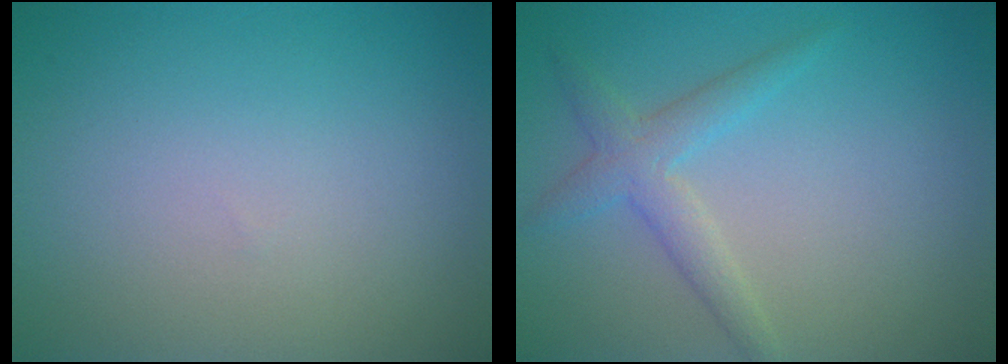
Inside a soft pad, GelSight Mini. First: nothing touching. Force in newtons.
{"total": 2.6, "press": 2.6, "slide": 0.1}